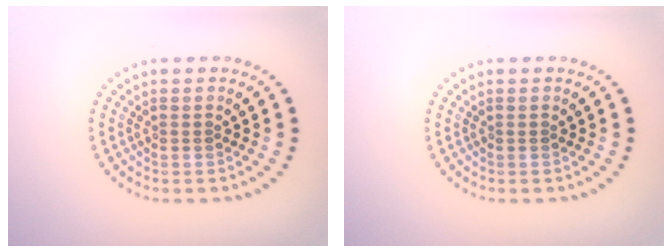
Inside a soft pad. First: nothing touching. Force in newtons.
{"total": 0.0}